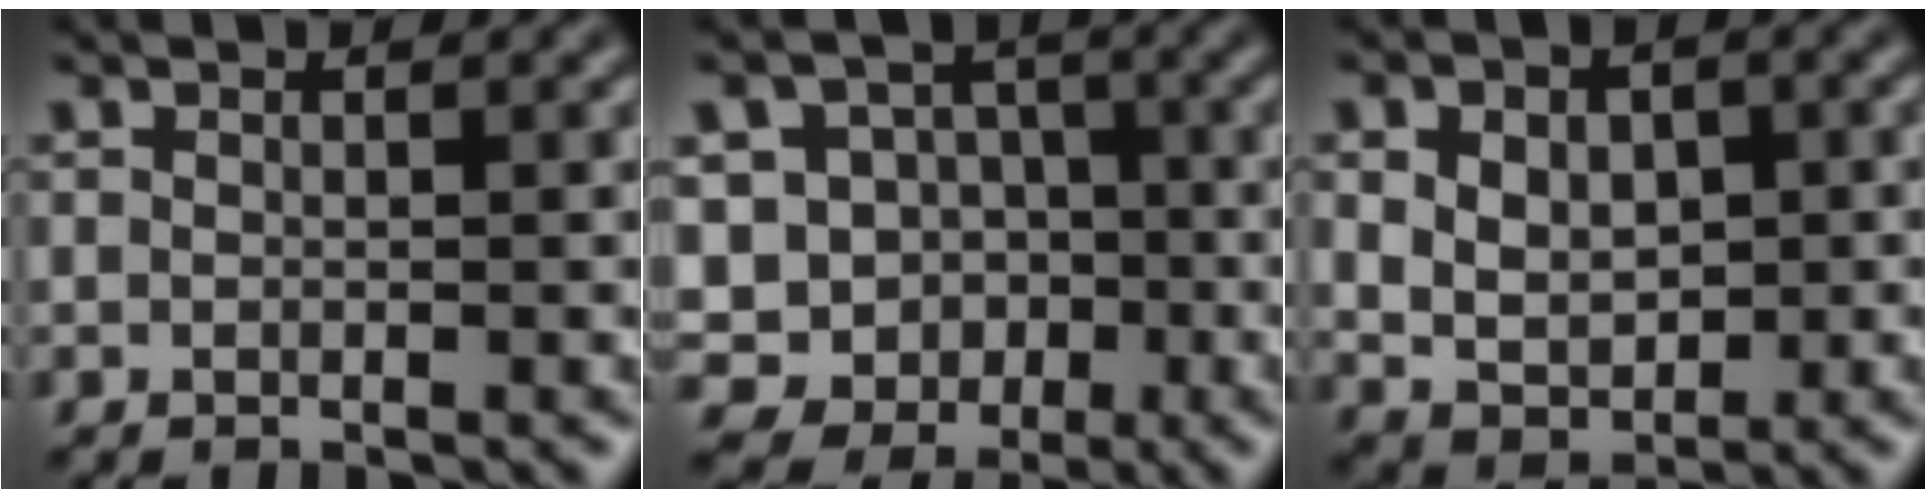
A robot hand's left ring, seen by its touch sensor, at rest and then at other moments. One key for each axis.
{"total": 9.1, "fx": -3.1, "fy": 8.2, "fz": 2.4, "tx": -0.041, "ty": 0.018, "tz": -0.070}
{"total": 6.3, "fx": 0.9, "fy": 4.5, "fz": 4.4, "tx": -0.073, "ty": 0.011, "tz": 0.014}